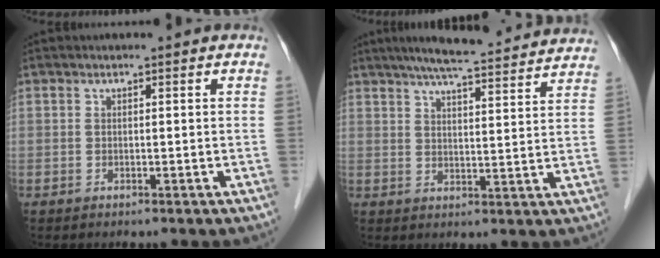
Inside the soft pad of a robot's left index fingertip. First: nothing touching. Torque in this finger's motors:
{"motor_torque": [0.14, -0.28, 0.16, 0.09]}